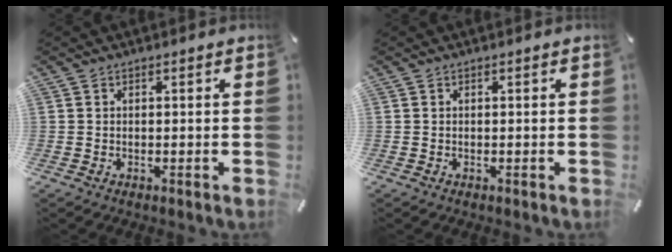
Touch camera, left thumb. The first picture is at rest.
{"total": 0.0}